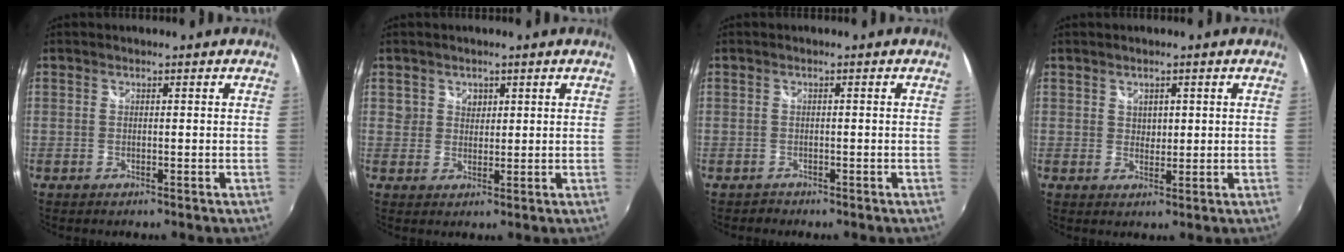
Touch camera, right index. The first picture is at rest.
{"total": 2.8, "force": [1.3, 2.5, 0.3], "torque": [0.003, 0.007, 0.021]}
{"total": 1.1, "force": [-0.8, 0.6, -0.1], "torque": [0.000, 0.000, -0.014]}
{"total": 2.2, "force": [0.9, 1.7, 1.0], "torque": [-0.008, 0.002, 0.017]}